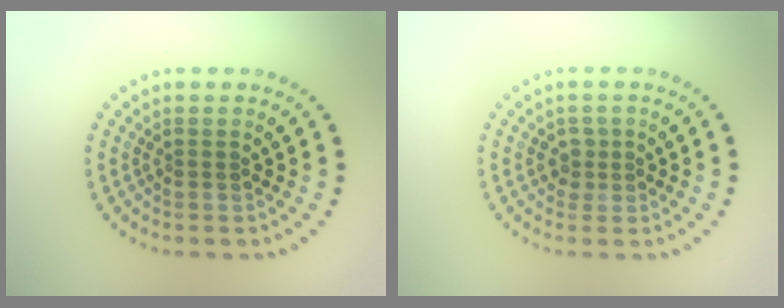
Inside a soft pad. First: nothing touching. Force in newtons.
{"total": 1.5, "press": 1.2, "slide": 0.9}